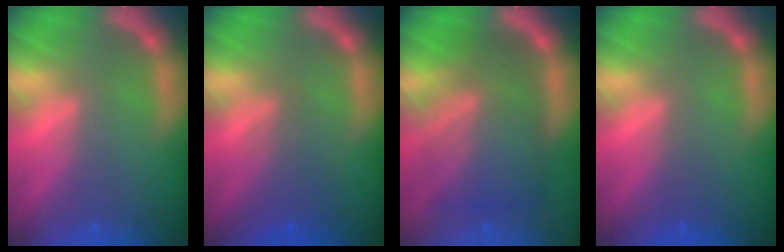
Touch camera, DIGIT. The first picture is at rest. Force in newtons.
{"total": 3.0}
{"total": 9.4}
{"total": 1.0}